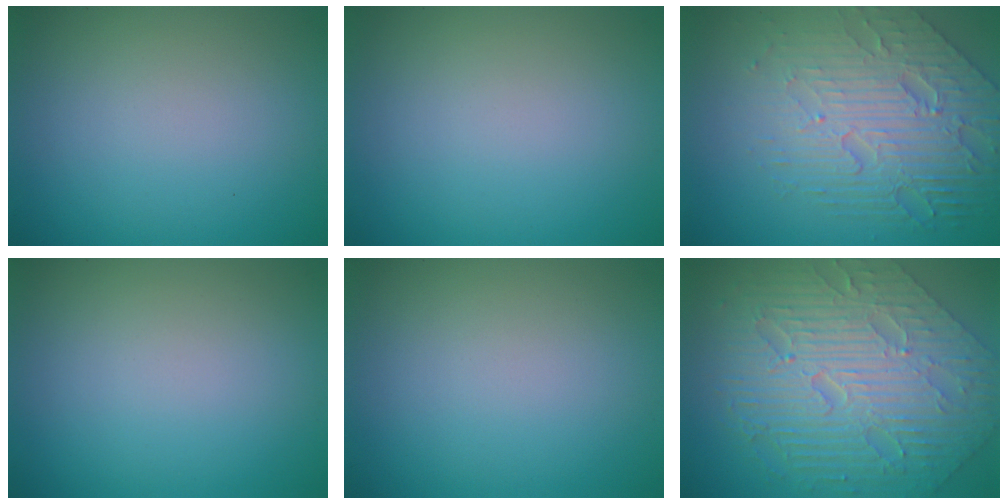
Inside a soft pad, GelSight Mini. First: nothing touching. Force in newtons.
{"total": 0.0}
{"total": 7.9, "press": 5.4, "slide": 5.8}
{"total": 0.0}
{"total": 0.0}
{"total": 10.7, "press": 7.2, "slide": 7.9}